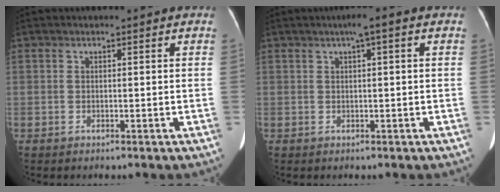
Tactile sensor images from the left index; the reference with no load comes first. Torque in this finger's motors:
{"motor_torque": [0.22, -0.30, 0.09, 0.05]}